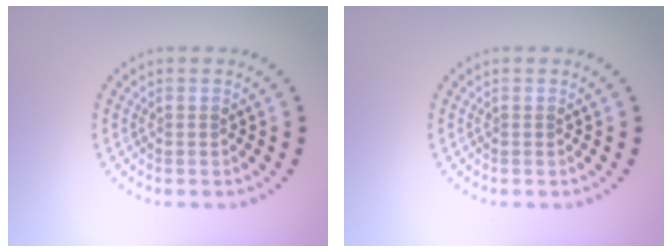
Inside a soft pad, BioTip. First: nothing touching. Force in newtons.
{"total": 0.0}